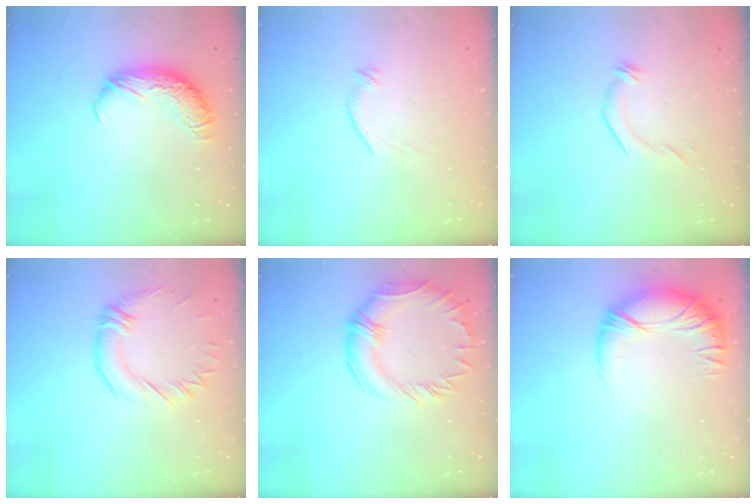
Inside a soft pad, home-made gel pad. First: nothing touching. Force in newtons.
{"total": 6.9, "press": 6.9, "slide": 0.8}
{"total": 5.3, "press": 5.2, "slide": 1.0}
{"total": 0.9, "press": 0.0, "slide": 0.9}
{"total": 6.6, "press": 6.4, "slide": 1.7}
{"total": 3.1, "press": 1.0, "slide": 2.9}